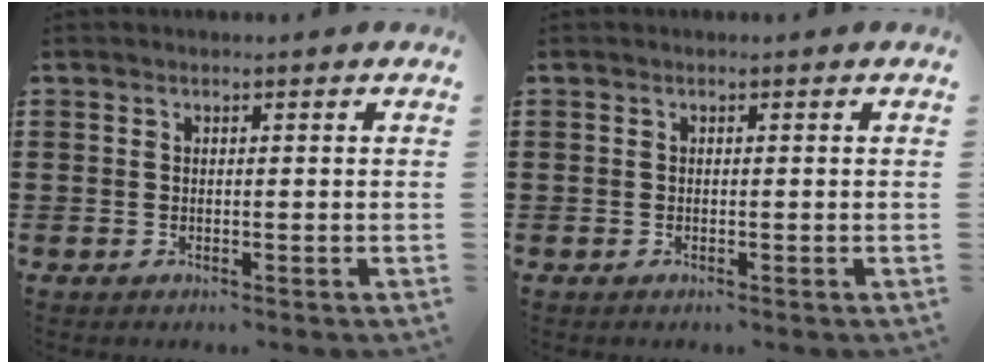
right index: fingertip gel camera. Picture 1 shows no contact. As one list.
[{"total": 0.0}]